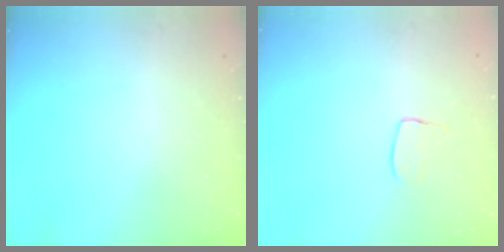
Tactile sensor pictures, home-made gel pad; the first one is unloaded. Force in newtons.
{"total": 7.5, "press": 7.5, "slide": 0.4}